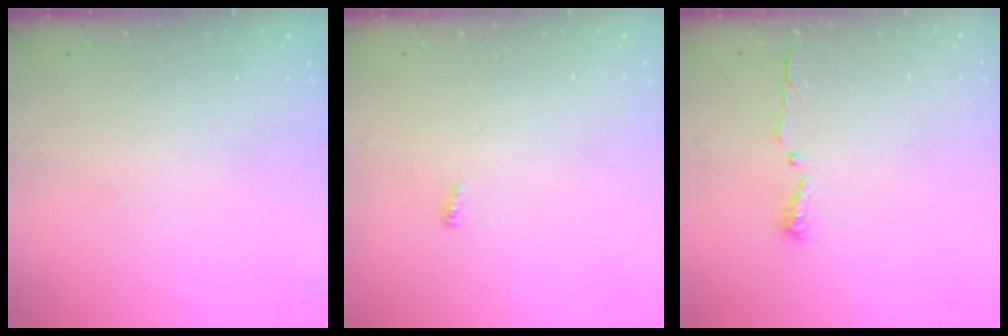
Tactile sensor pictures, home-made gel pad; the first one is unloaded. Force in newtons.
{"total": 2.6, "press": 2.6, "slide": 0.2}
{"total": 3.7, "press": 3.7, "slide": 0.5}